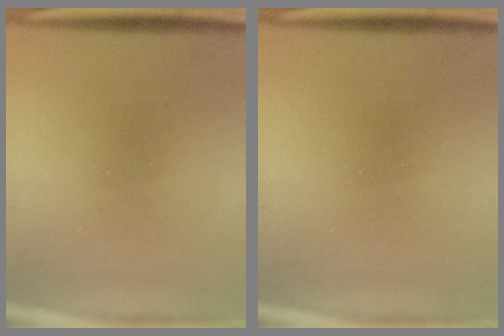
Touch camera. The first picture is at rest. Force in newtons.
{"total": 0.0}